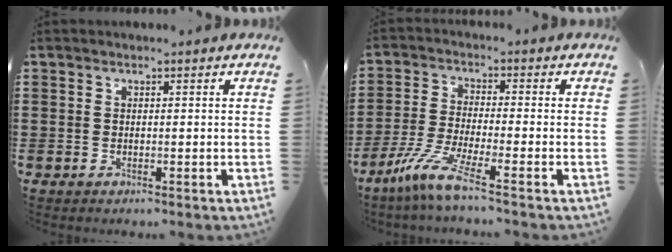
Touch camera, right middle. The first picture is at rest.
{"total": 7.0, "force": [-4.8, 0.2, 5.2], "torque": [-0.124, -0.020, -0.098]}